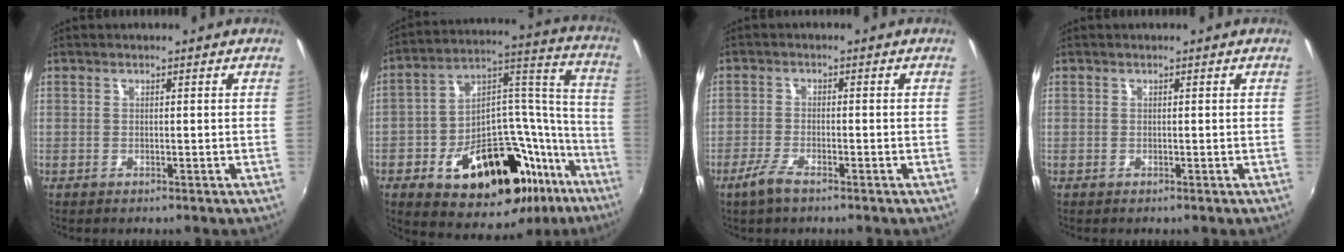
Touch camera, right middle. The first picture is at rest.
{"total": 29.1, "force": [-16.5, 16.3, 17.6], "torque": [-0.264, 0.063, -0.220]}
{"total": 4.1, "force": [-2.9, 1.0, 2.6], "torque": [-0.069, -0.007, -0.059]}
{"total": 0.0}